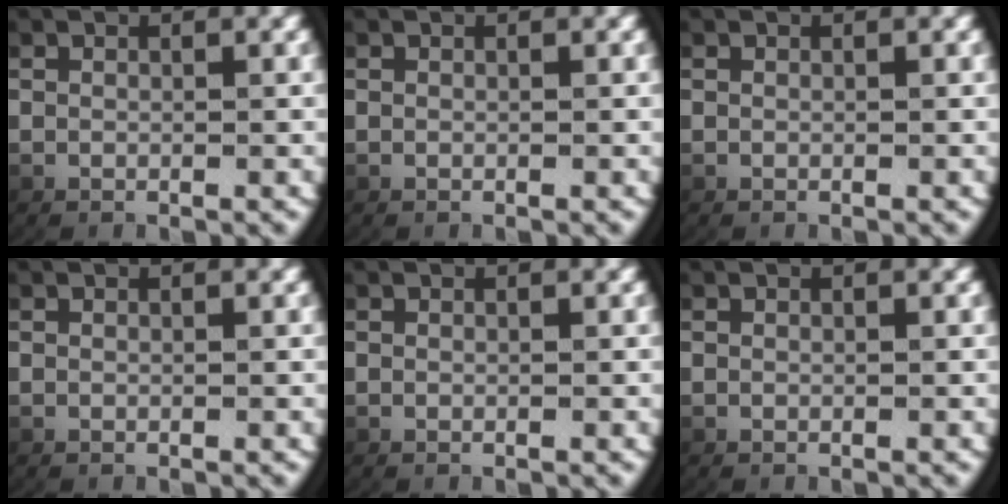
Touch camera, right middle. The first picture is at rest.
{"total": 0.0}
{"total": 0.0}
{"total": 0.0}
{"total": 0.0}
{"total": 0.0}